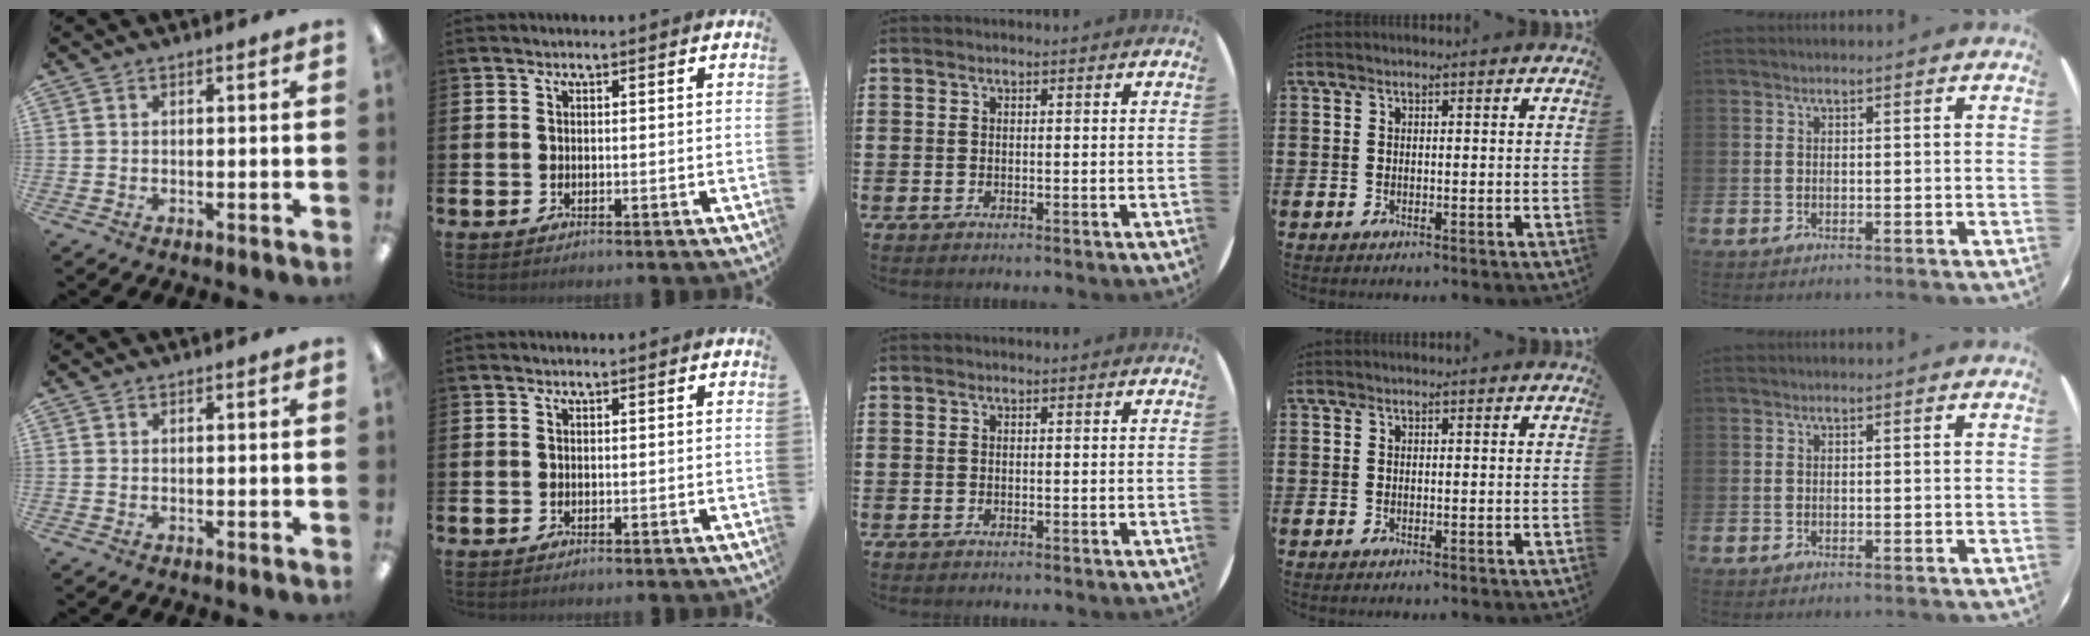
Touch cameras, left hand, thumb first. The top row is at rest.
{}